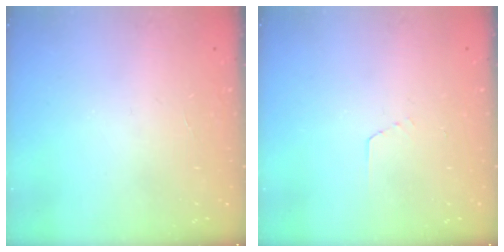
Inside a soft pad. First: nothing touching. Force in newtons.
{"total": 2.9, "press": 2.9, "slide": 0.2}